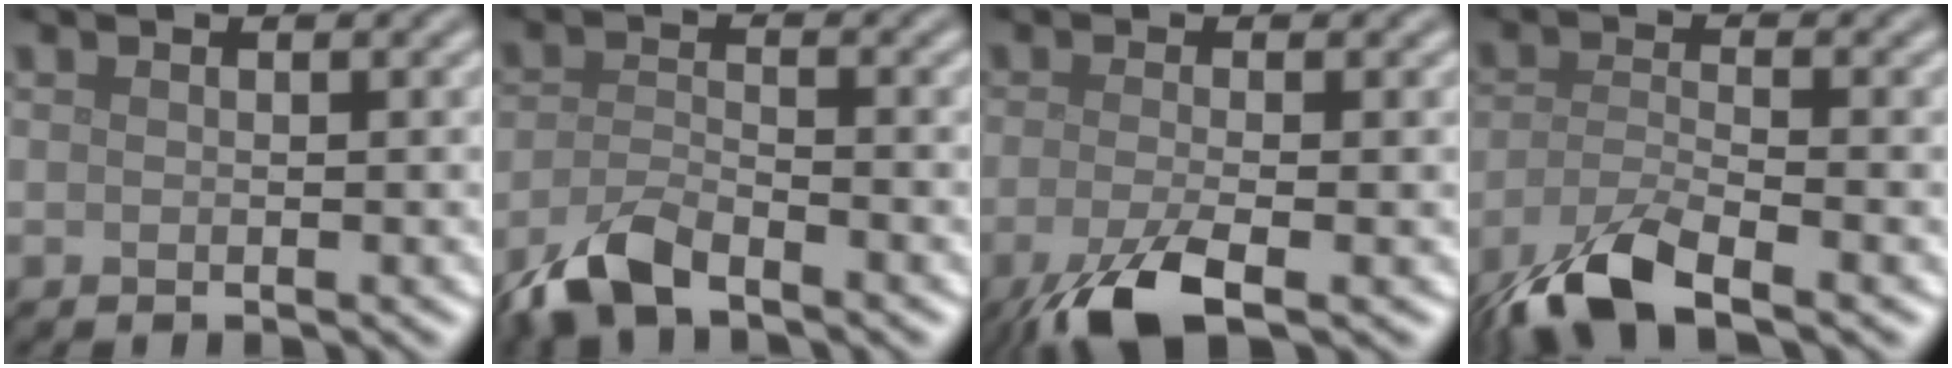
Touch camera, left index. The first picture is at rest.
{"total": 4.4, "force": [-3.5, 1.2, 2.4], "torque": [-0.052, -0.007, -0.077]}
{"total": 5.4, "force": [-2.7, 1.4, 4.4], "torque": [-0.080, -0.008, -0.060]}
{"total": 6.5, "force": [-4.4, 1.9, 4.4], "torque": [-0.091, -0.011, -0.092]}